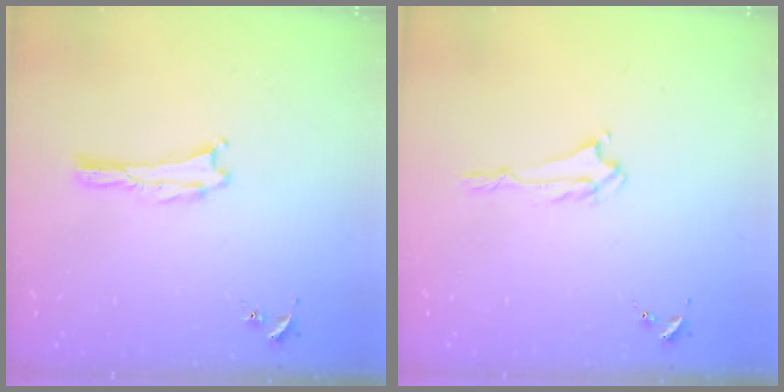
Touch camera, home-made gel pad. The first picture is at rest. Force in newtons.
{"total": 1.4, "press": 1.3, "slide": 0.2}